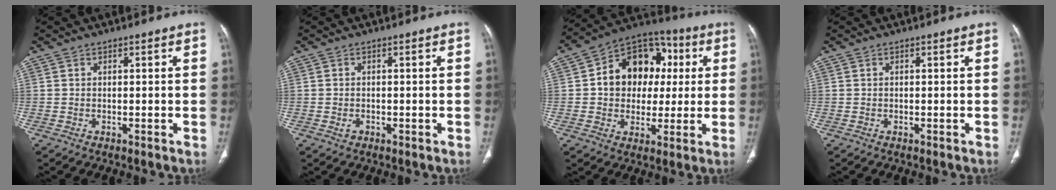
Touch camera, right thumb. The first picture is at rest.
{"total": 1.2, "force": [-0.4, 0.9, 0.7], "torque": [-0.012, 0.006, -0.004]}
{"total": 16.5, "force": [2.2, 12.8, 10.2], "torque": [-0.103, 0.023, 0.028]}
{"total": 0.0}